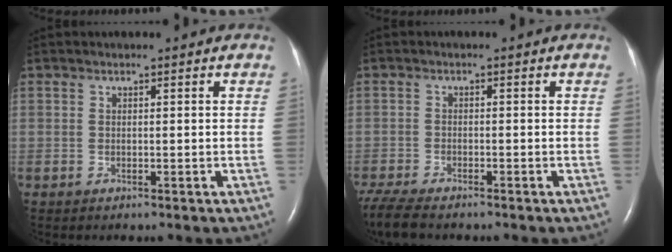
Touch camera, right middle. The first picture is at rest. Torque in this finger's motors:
{"motor_torque": [0.55, -0.53, 0.04, 0.06]}